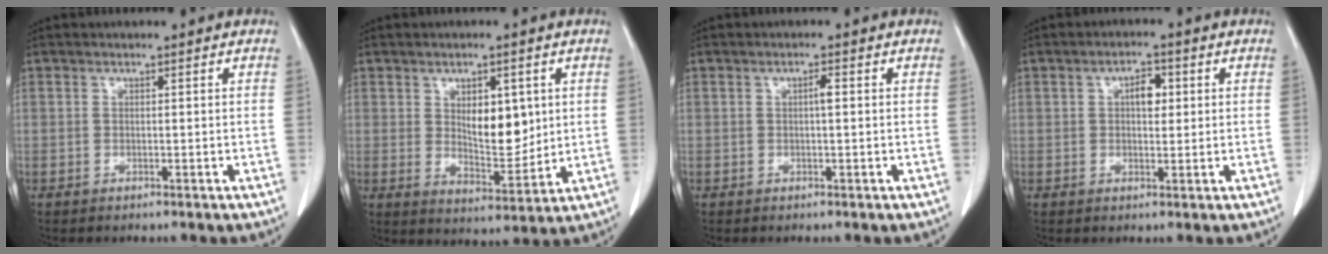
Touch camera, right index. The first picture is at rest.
{"total": 7.6, "force": [1.9, 3.4, 6.6], "torque": [-0.105, -0.006, 0.040]}
{"total": 1.3, "force": [0.1, 0.2, 1.2], "torque": [-0.024, 0.003, 0.000]}
{"total": 3.5, "force": [0.8, 1.7, 2.9], "torque": [-0.049, 0.007, 0.011]}